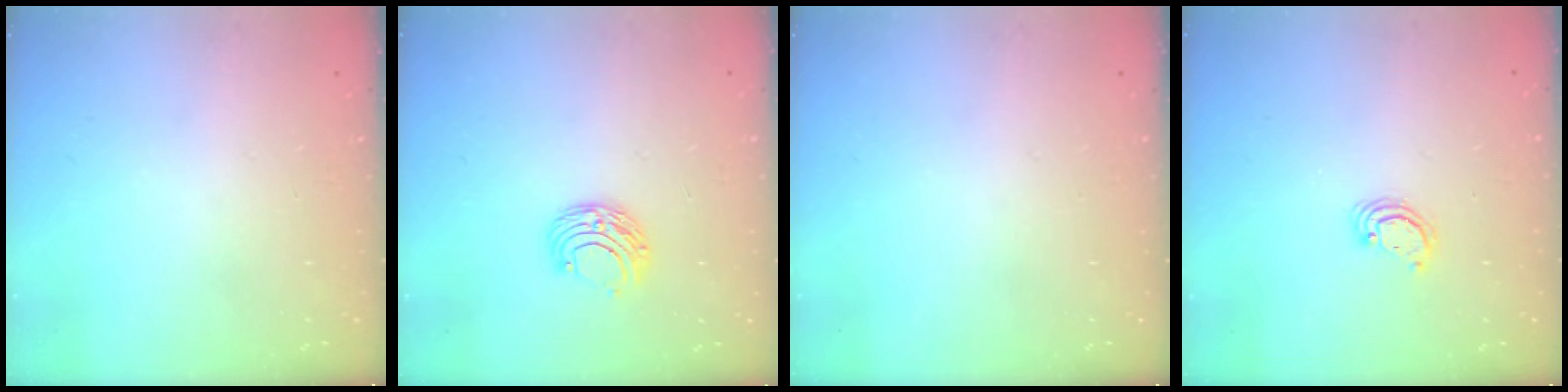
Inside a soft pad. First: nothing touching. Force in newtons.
{"total": 7.6, "press": 7.5, "slide": 0.6}
{"total": 0.0}
{"total": 3.0, "press": 2.9, "slide": 0.3}